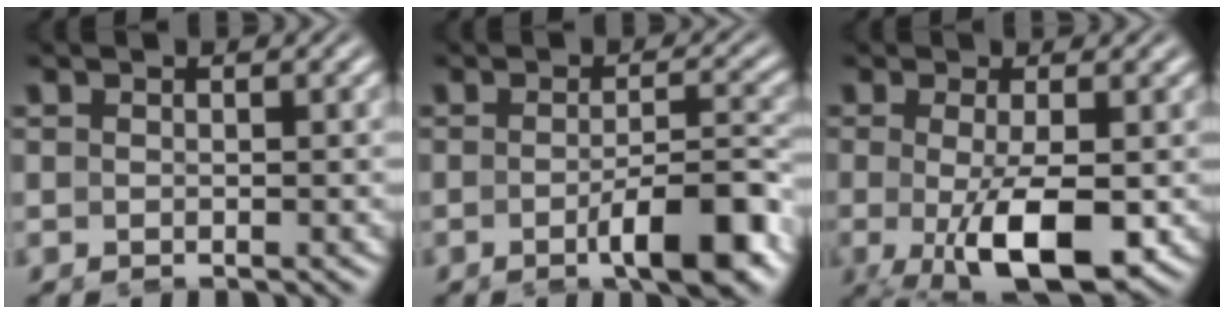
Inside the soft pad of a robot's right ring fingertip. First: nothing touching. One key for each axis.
{"total": 5.2, "fx": -2.6, "fy": 1.2, "fz": 4.3, "tx": -0.057, "ty": -0.003, "tz": -0.049}
{"total": 7.0, "fx": -2.5, "fy": 2.1, "fz": 6.2, "tx": -0.107, "ty": -0.022, "tz": -0.030}